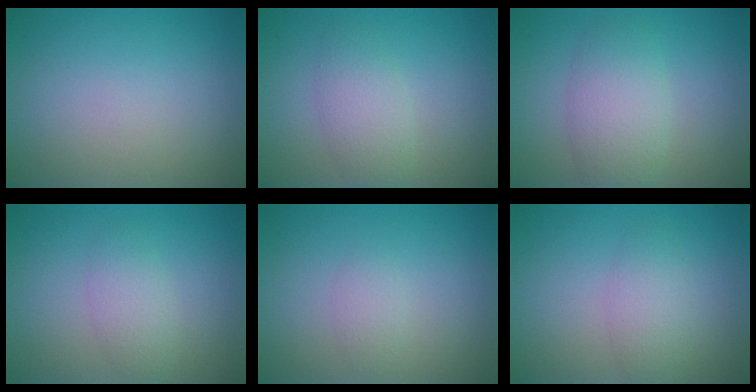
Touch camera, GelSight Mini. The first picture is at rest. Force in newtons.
{"total": 2.9, "press": 2.9, "slide": 0.1}
{"total": 4.3, "press": 4.3, "slide": 0.2}
{"total": 2.2, "press": 2.2, "slide": 0.1}
{"total": 1.2, "press": 1.2, "slide": 0.0}
{"total": 2.7, "press": 2.7, "slide": 0.1}